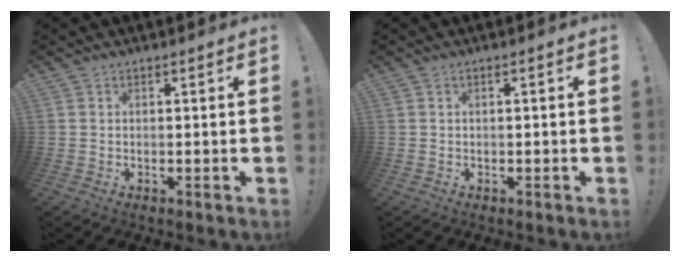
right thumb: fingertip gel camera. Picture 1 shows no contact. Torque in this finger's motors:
{"motor_torque": [-0.01, -0.08, -0.24, 0.16, 0.00]}